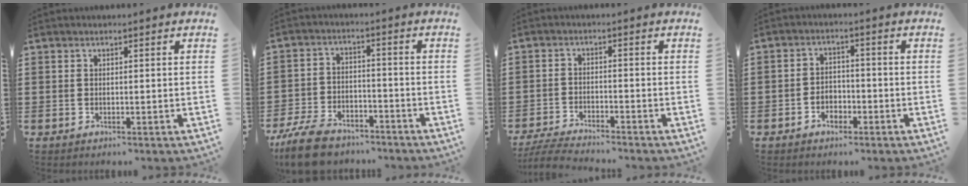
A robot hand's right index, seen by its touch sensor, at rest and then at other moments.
{"total": 8.2, "force": [-7.2, 2.5, 3.2], "torque": [-0.074, 0.017, -0.139]}
{"total": 4.2, "force": [-4.2, 0.1, 0.7], "torque": [-0.026, -0.007, -0.087]}
{"total": 2.8, "force": [-1.7, 1.8, 1.3], "torque": [-0.029, 0.001, -0.035]}